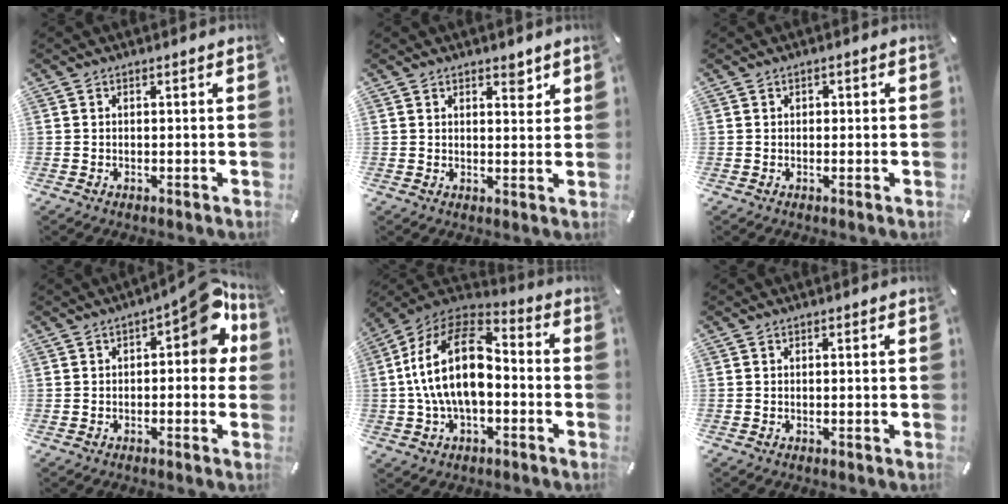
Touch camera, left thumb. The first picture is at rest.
{"total": 3.3, "force": [2.1, 1.8, 1.7], "torque": [-0.006, -0.013, 0.030]}
{"total": 0.9, "force": [-0.1, 0.8, 0.4], "torque": [-0.009, 0.004, -0.003]}
{"total": 11.6, "force": [3.6, 5.2, 9.7], "torque": [-0.108, -0.030, 0.057]}
{"total": 19.3, "force": [-0.6, 11.8, 15.3], "torque": [-0.302, 0.025, -0.011]}
{"total": 0.0}